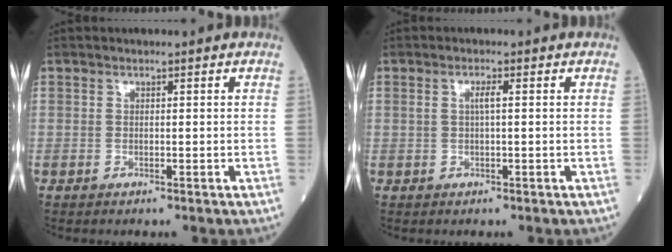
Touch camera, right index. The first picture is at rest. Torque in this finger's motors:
{"motor_torque": [0.47, 0.19, 0.17, 0.07]}